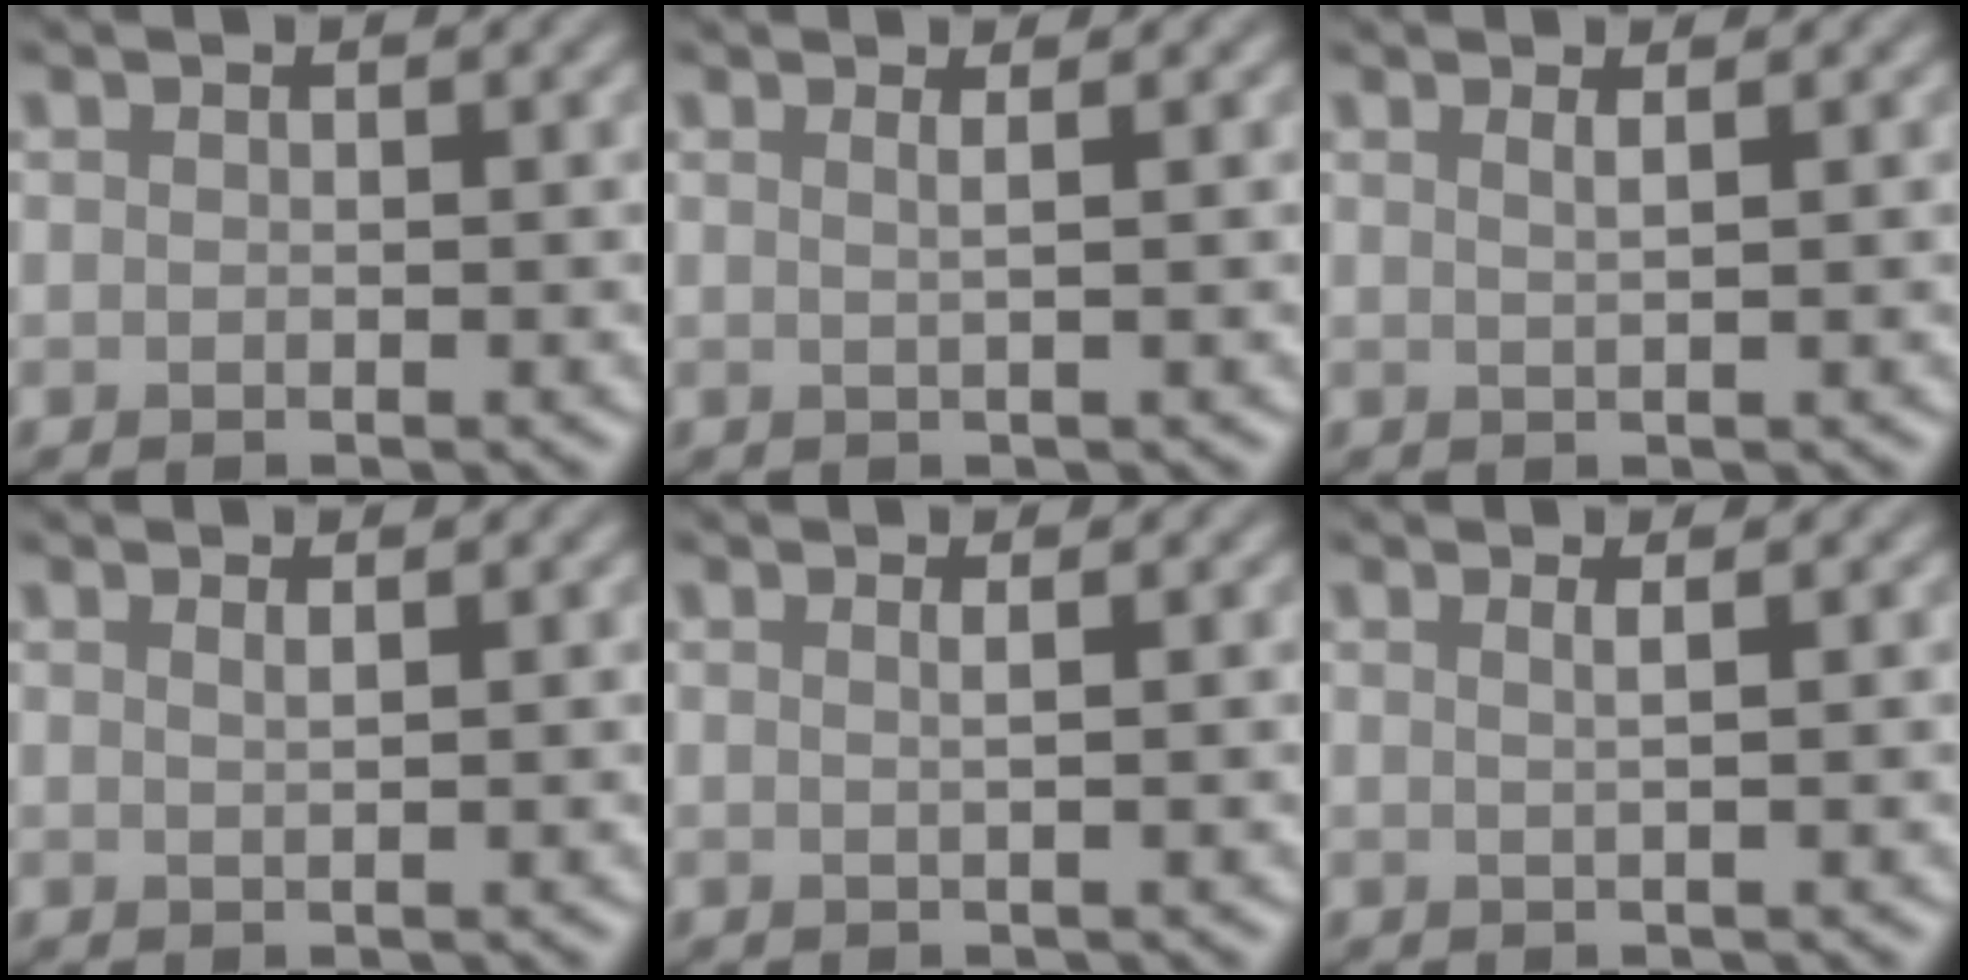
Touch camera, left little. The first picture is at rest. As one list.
[{"total": 1.7, "force": [0.7, 0.7, 1.3], "torque": [-0.011, 0.000, -0.009]}, {"total": 1.4, "force": [0.7, 0.5, 1.1], "torque": [-0.008, 0.004, 0.002]}, {"total": 1.0, "force": [0.6, 0.4, 0.7], "torque": [-0.001, -0.001, 0.006]}, {"total": 1.3, "force": [0.4, 0.5, 1.1], "torque": [-0.009, 0.000, -0.005]}, {"total": 1.7, "force": [0.7, 0.7, 1.3], "torque": [-0.010, 0.000, -0.007]}]